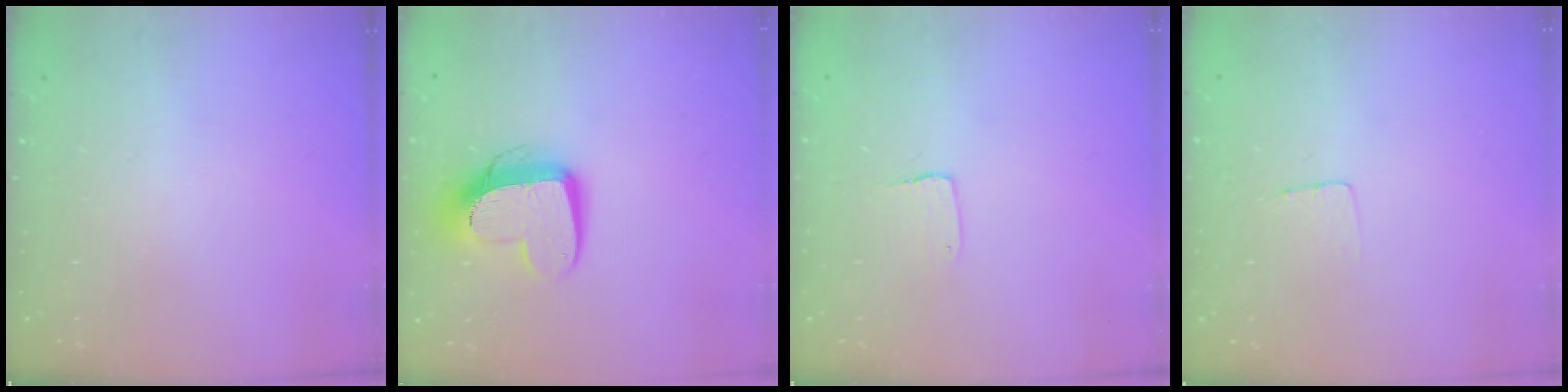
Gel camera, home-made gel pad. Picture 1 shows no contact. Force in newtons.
{"total": 12.1, "press": 12.0, "slide": 1.2}
{"total": 3.5, "press": 3.4, "slide": 0.3}
{"total": 3.2, "press": 3.2, "slide": 0.2}